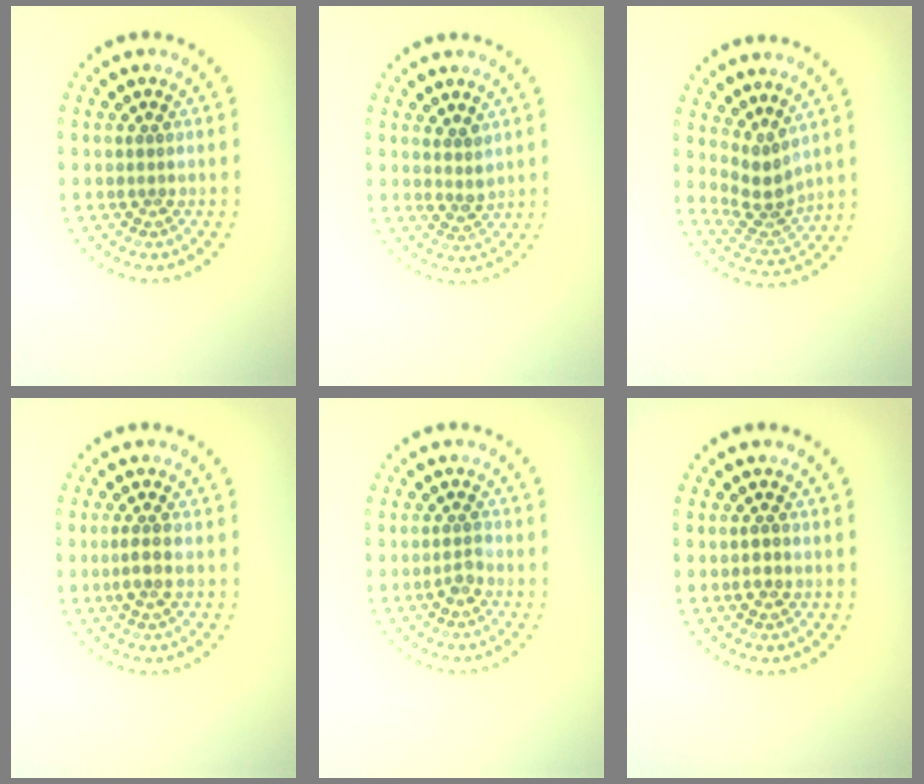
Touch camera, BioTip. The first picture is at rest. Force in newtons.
{"total": 1.4, "press": 1.2, "slide": 0.8}
{"total": 2.9, "press": 2.3, "slide": 1.8}
{"total": 1.5, "press": 1.4, "slide": 0.7}
{"total": 1.1, "press": 0.9, "slide": 0.6}
{"total": 1.0, "press": 1.0, "slide": 0.1}